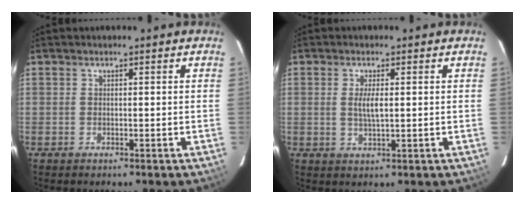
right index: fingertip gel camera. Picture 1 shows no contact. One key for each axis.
{"total": 3.1, "fx": 0.3, "fy": 0.7, "fz": 3.0, "tx": -0.058, "ty": -0.003, "tz": 0.006}